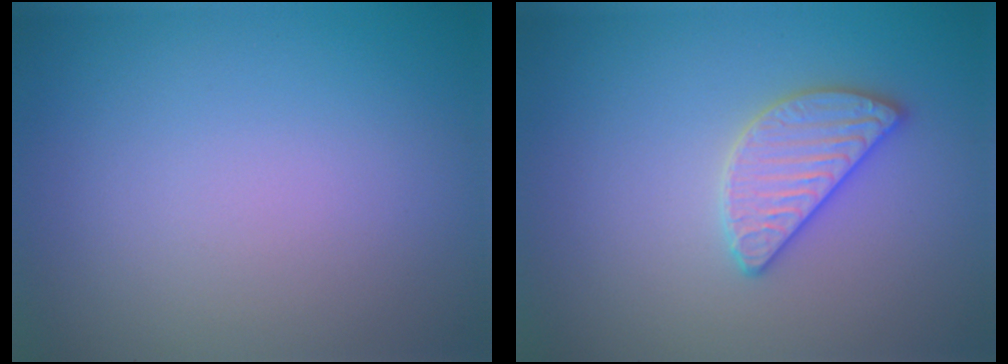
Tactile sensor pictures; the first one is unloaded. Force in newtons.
{"total": 2.8, "press": 2.8, "slide": 0.2}